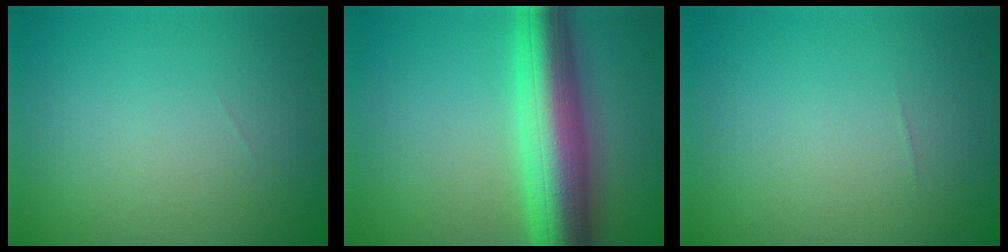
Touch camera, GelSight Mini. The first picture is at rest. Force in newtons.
{"total": 9.9, "press": 9.9, "slide": 0.2}
{"total": 0.0}